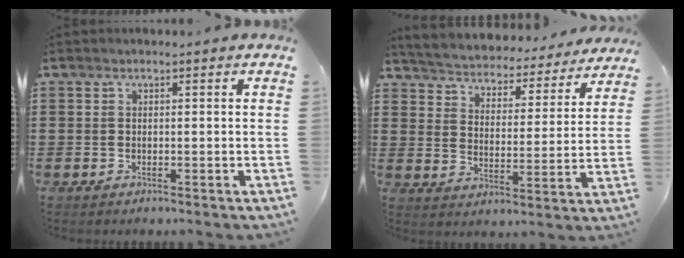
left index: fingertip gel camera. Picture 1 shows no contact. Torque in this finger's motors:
{"motor_torque": [2.14, 0.00, 1.05, 0.12]}